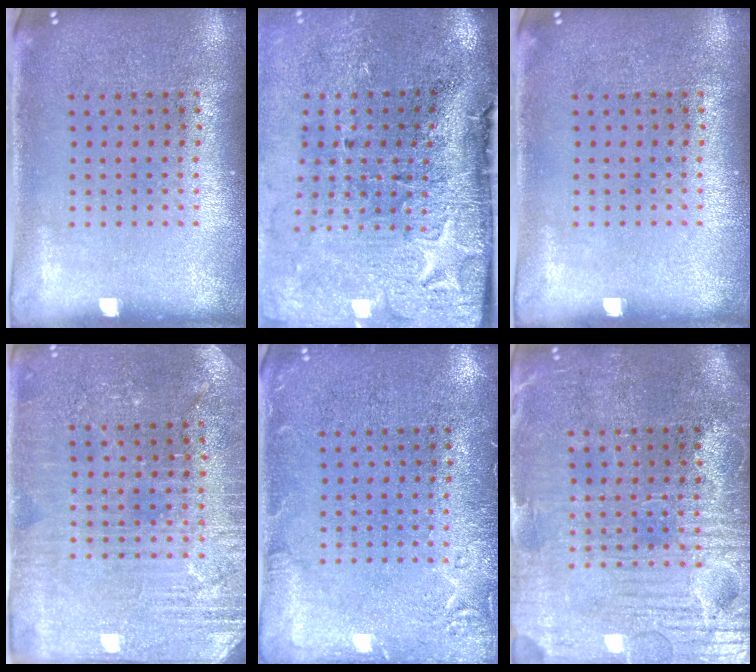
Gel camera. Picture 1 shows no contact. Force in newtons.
{"total": 4.9, "press": 3.8, "slide": 3.1}
{"total": 0.0}
{"total": 3.0, "press": 2.9, "slide": 0.5}
{"total": 2.2, "press": 2.2, "slide": 0.4}
{"total": 4.0, "press": 3.6, "slide": 1.6}